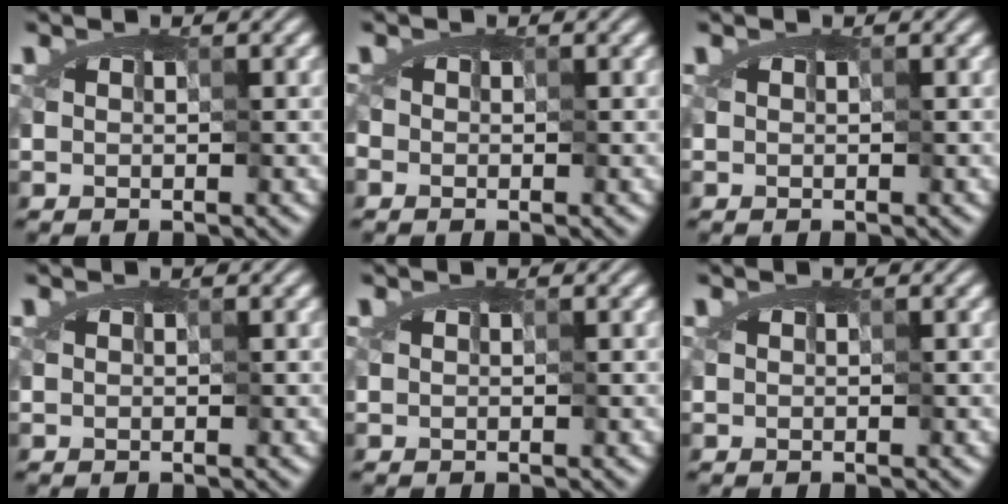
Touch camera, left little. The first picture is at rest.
{"total": 0.6, "force": [0.4, 0.5, 0.2], "torque": [-0.010, -0.002, 0.007]}
{"total": 0.0}
{"total": 0.0}
{"total": 0.0}
{"total": 0.0}